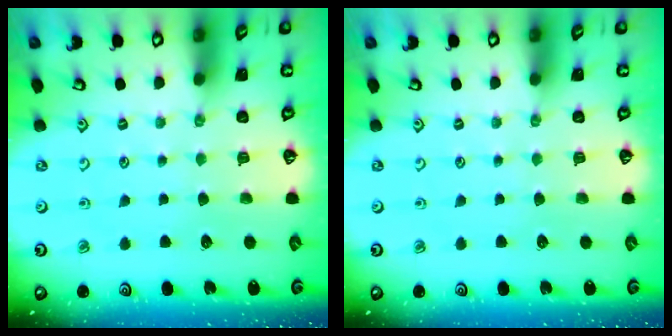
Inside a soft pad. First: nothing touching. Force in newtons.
{"total": 0.0}